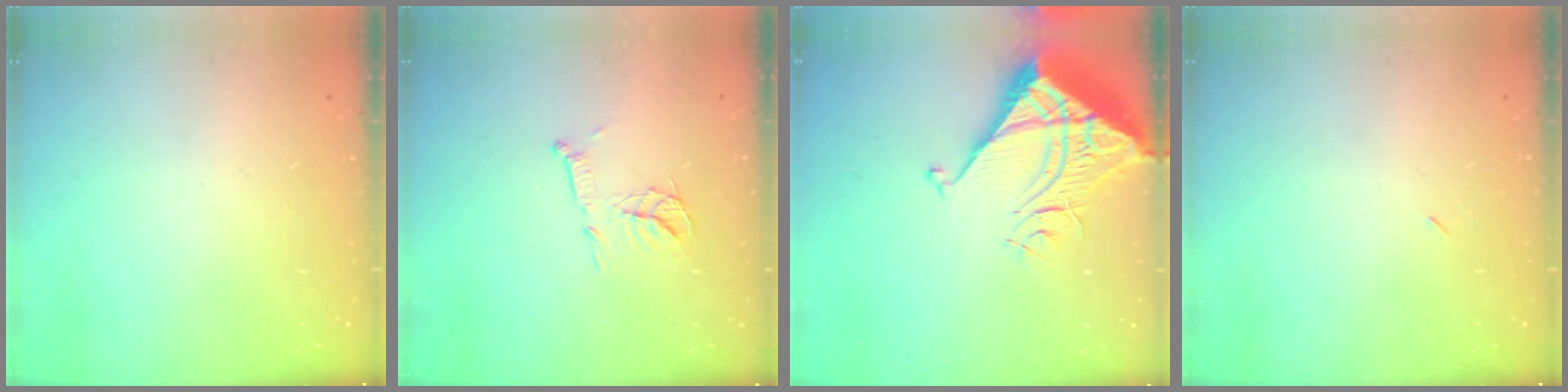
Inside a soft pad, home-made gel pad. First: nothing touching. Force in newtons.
{"total": 11.7, "press": 11.7, "slide": 0.7}
{"total": 9.4, "press": 9.3, "slide": 1.0}
{"total": 2.2, "press": 1.8, "slide": 1.2}